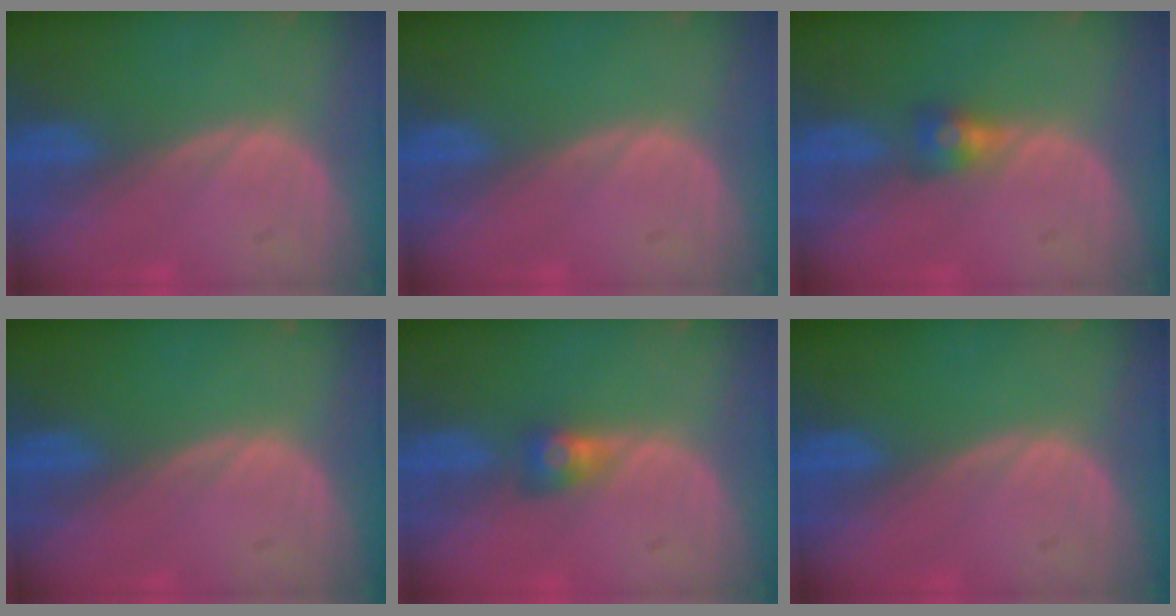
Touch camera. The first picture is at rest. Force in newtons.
{"total": 0.0}
{"total": 2.8, "press": 2.5, "slide": 1.3}
{"total": 0.0}
{"total": 3.0, "press": 2.5, "slide": 1.7}
{"total": 0.0}